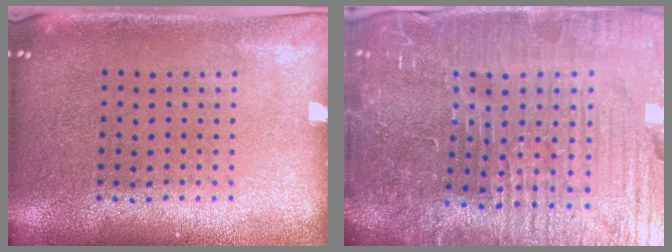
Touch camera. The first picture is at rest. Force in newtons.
{"total": 7.3, "press": 6.5, "slide": 3.4}